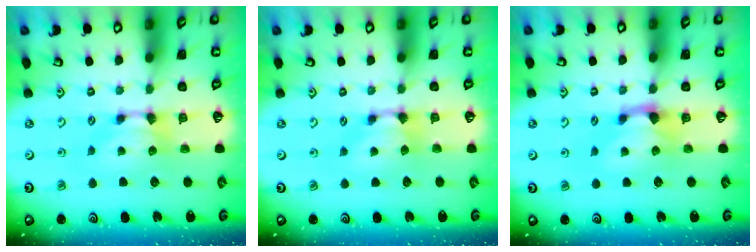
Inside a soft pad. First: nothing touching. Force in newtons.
{"total": 0.6, "press": 0.2, "slide": 0.5}
{"total": 1.2, "press": 0.3, "slide": 1.2}